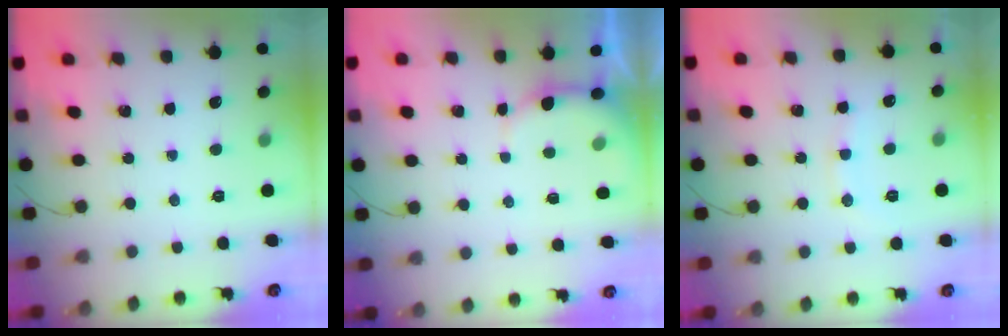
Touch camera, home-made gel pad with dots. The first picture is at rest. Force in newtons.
{"total": 4.9, "press": 4.9, "slide": 0.7}
{"total": 8.8, "press": 8.8, "slide": 0.9}